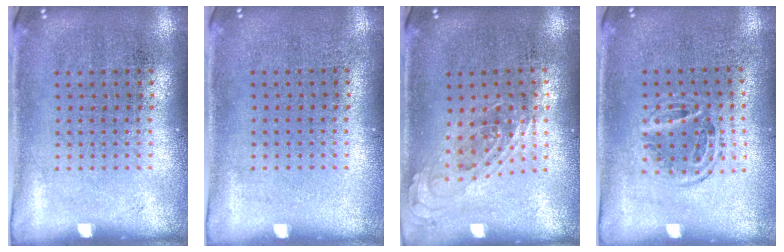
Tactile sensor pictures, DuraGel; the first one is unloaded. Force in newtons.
{"total": 0.0}
{"total": 0.8, "press": 0.8, "slide": 0.3}
{"total": 1.0, "press": 1.0, "slide": 0.4}